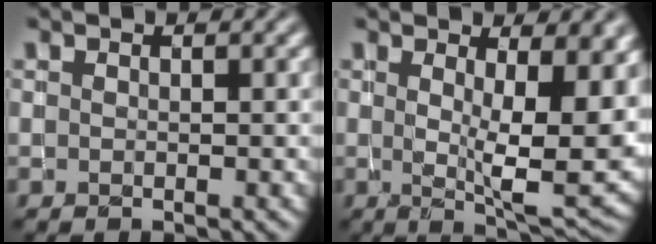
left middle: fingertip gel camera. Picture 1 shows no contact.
{"total": 10.2, "force": [1.7, 3.4, 9.5], "torque": [-0.129, -0.014, 0.030]}